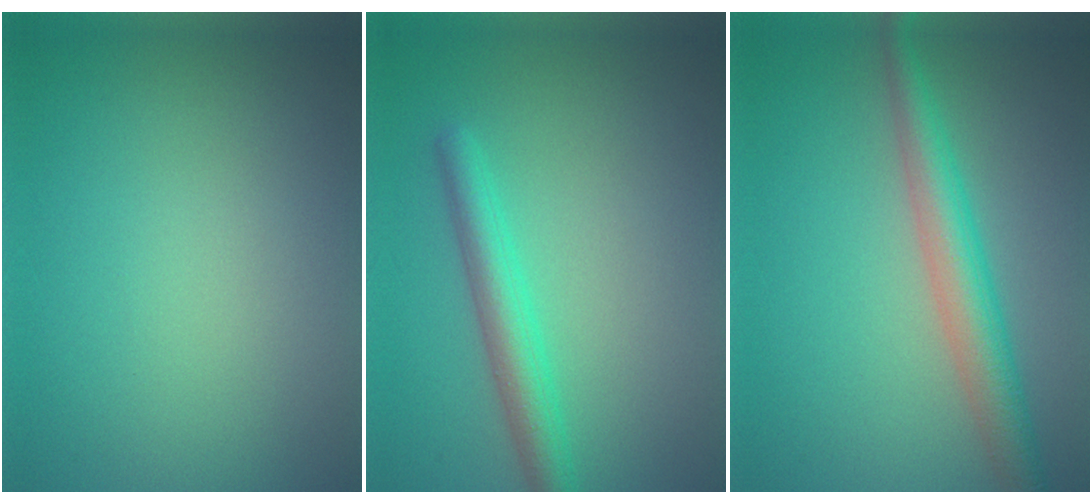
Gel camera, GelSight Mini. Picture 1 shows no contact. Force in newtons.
{"total": 3.3, "press": 3.3, "slide": 0.1}
{"total": 4.3, "press": 4.3, "slide": 0.1}